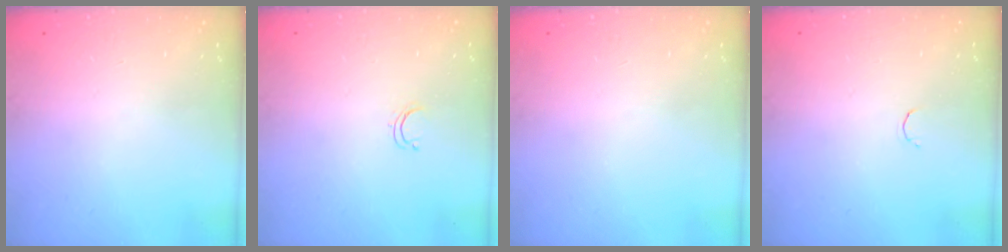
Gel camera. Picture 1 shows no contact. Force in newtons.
{"total": 2.4, "press": 2.4, "slide": 0.2}
{"total": 0.0}
{"total": 1.8, "press": 1.7, "slide": 0.4}